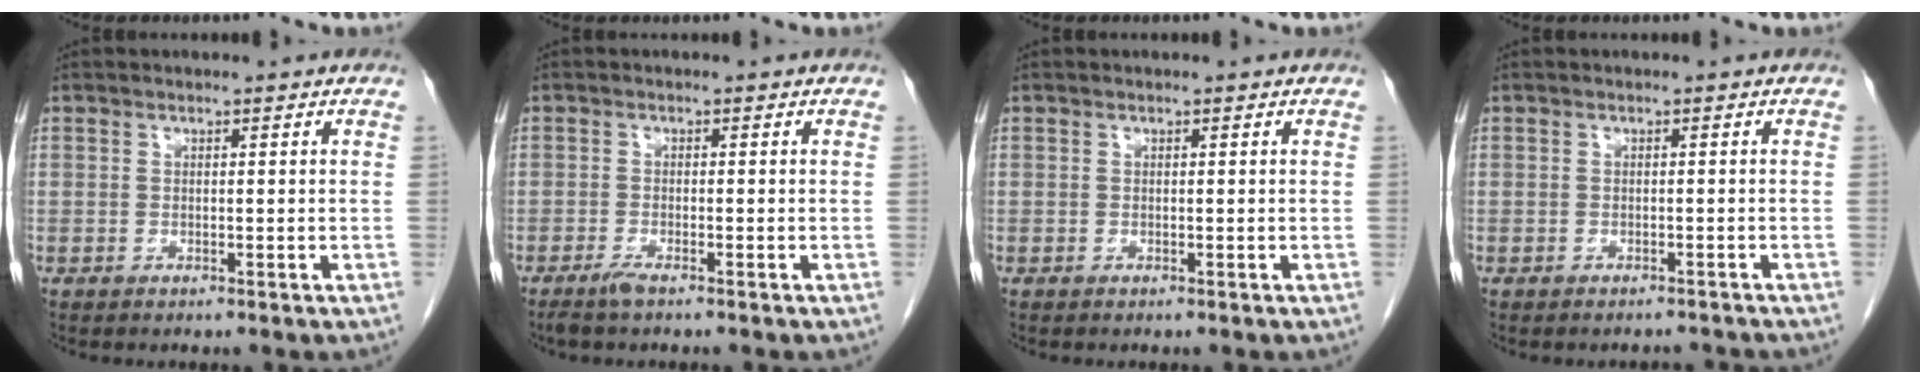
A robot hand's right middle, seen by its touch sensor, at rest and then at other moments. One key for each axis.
{"total": 1.8, "fx": -1.4, "fy": 0.0, "fz": 1.1, "tx": -0.030, "ty": -0.005, "tz": -0.029}
{"total": 0.0}
{"total": 1.6, "fx": -1.6, "fy": 0.3, "fz": -0.1, "tx": 0.005, "ty": -0.004, "tz": -0.019}